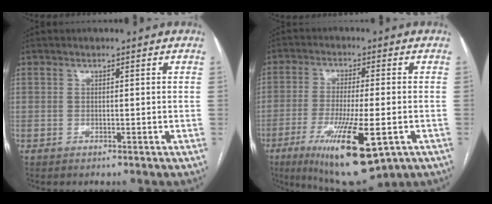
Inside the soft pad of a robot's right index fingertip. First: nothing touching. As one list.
[{"total": 15.0, "force": [-6.6, 2.8, 13.2], "torque": [-0.220, -0.037, -0.098]}]